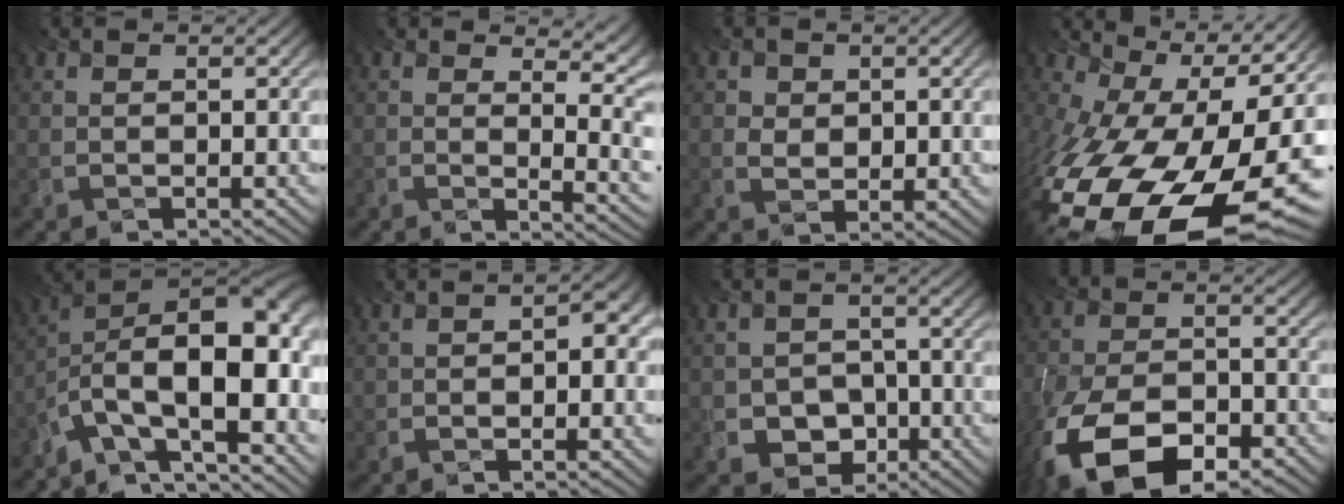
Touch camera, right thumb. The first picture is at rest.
{"total": 11.6, "force": [6.0, 4.8, 8.7], "torque": [-0.120, 0.023, 0.076]}
{"total": 1.9, "force": [0.3, 1.8, 0.5], "torque": [-0.019, -0.008, 0.011]}
{"total": 20.0, "force": [-7.6, 11.3, 14.6], "torque": [-0.256, -0.068, -0.109]}
{"total": 16.1, "force": [-6.8, 7.3, 12.7], "torque": [-0.184, 0.003, -0.122]}
{"total": 3.5, "force": [-0.4, 1.9, 2.9], "torque": [-0.045, 0.010, -0.006]}
{"total": 5.8, "force": [-2.9, 4.6, 2.0], "torque": [-0.057, -0.030, -0.054]}
{"total": 16.4, "force": [-10.7, 8.5, 9.0], "torque": [-0.186, -0.059, -0.176]}